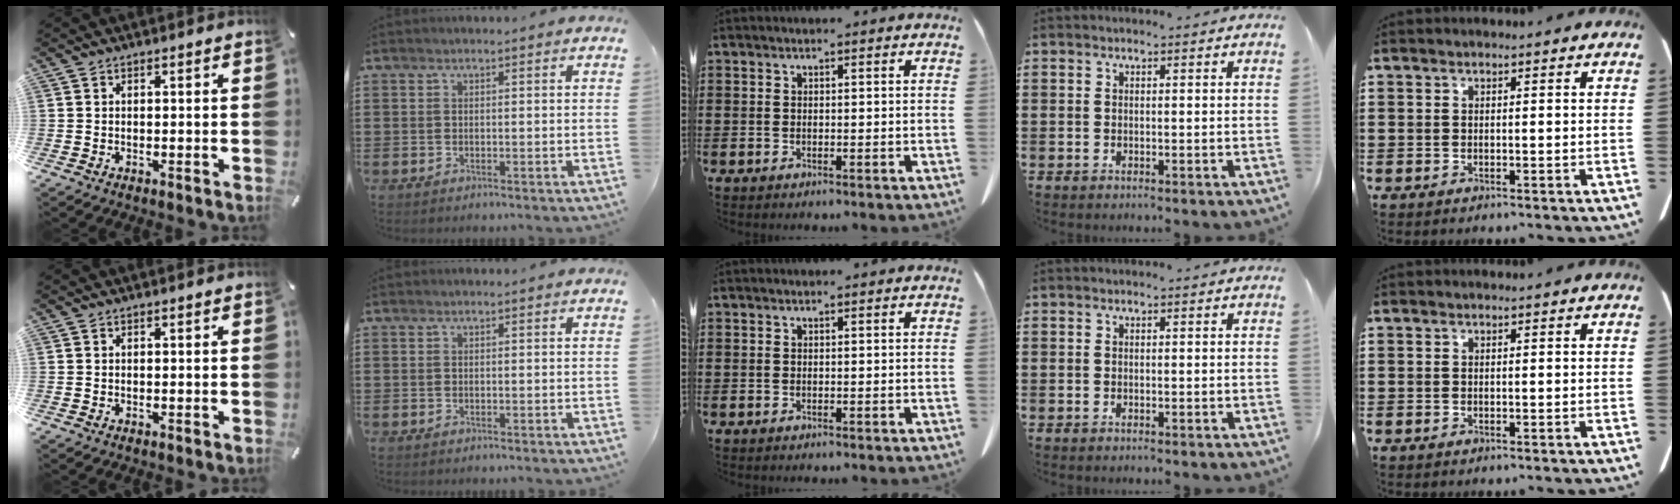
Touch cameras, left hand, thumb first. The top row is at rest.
{}